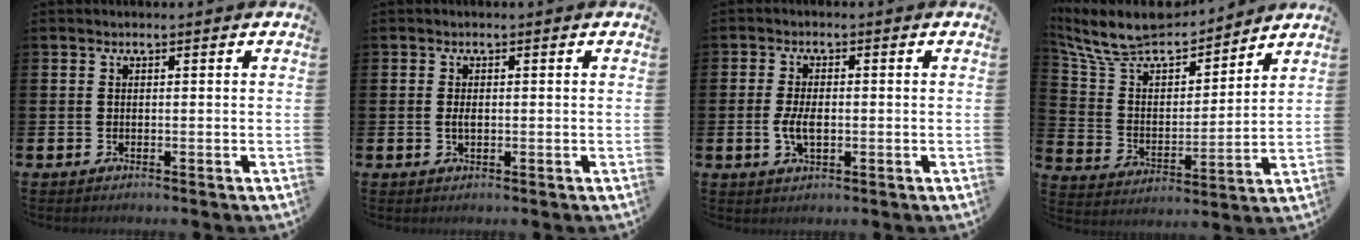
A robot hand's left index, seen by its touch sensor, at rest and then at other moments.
{"total": 1.3, "force": [0.0, 0.7, 1.1], "torque": [-0.016, 0.001, -0.003]}
{"total": 3.7, "force": [-0.4, 1.8, 3.2], "torque": [-0.045, -0.002, -0.011]}
{"total": 10.2, "force": [9.4, 2.9, 2.8], "torque": [-0.109, -0.064, 0.166]}